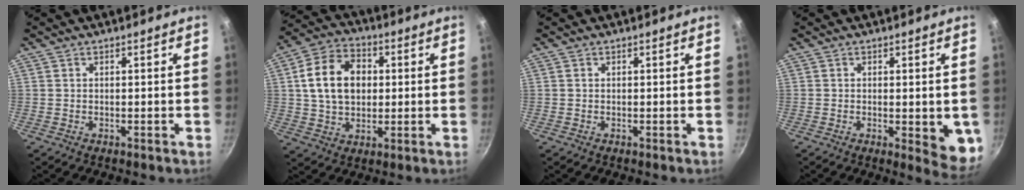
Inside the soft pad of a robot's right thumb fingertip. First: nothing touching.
{"total": 13.7, "force": [2.0, 10.1, 9.1], "torque": [-0.138, 0.014, 0.028]}
{"total": 0.0}
{"total": 6.9, "force": [-0.9, 2.4, 6.4], "torque": [-0.065, -0.009, -0.008]}